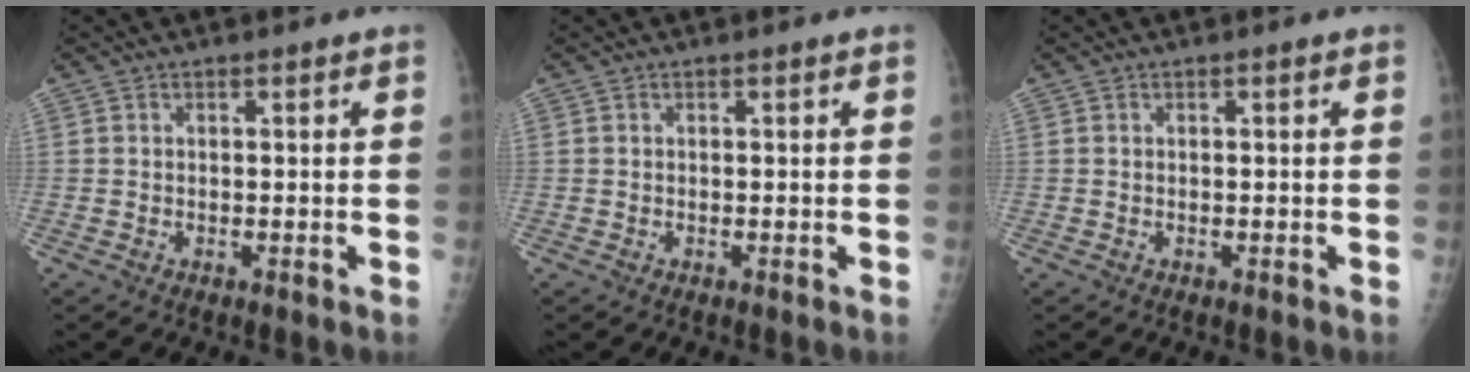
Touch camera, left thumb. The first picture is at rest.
{"total": 0.0}
{"total": 0.0}